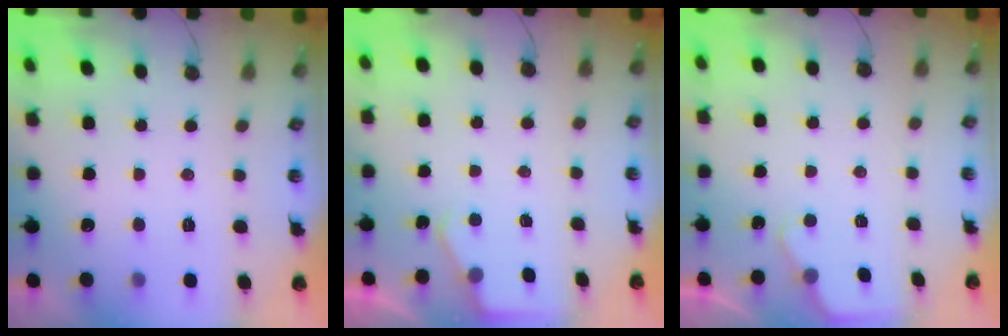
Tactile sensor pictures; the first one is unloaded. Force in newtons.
{"total": 2.6, "press": 2.6, "slide": 0.4}
{"total": 1.7, "press": 1.7, "slide": 0.3}